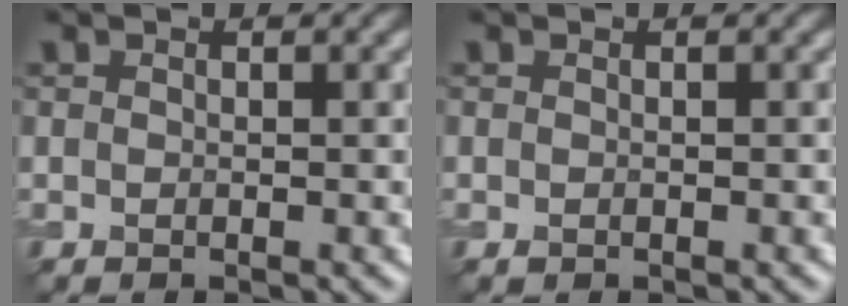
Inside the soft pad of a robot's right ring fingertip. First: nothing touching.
{"total": 0.0}